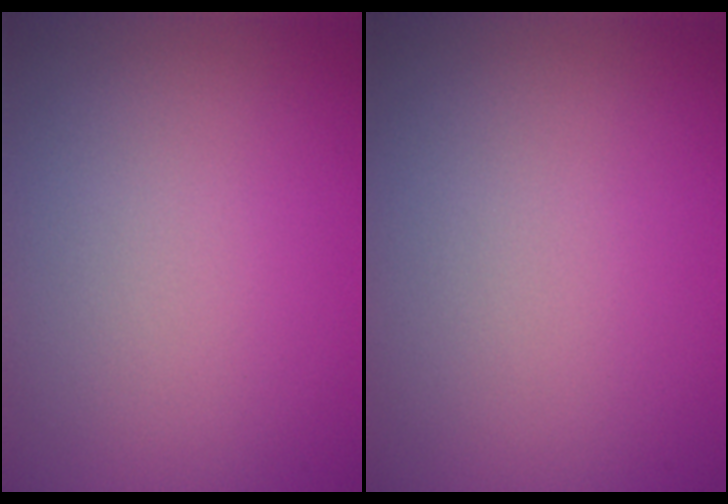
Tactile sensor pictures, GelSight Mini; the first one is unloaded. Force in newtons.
{"total": 0.0}